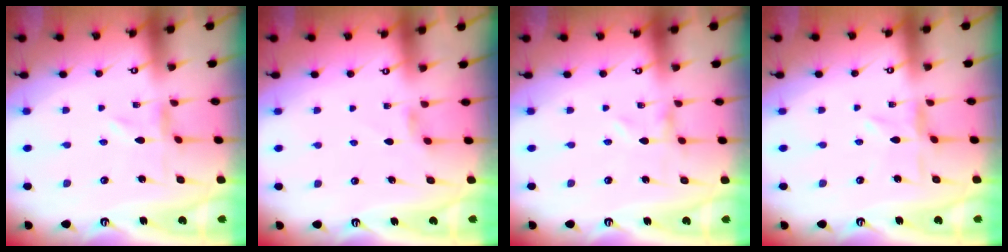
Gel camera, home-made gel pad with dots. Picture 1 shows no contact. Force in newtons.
{"total": 2.5, "press": 2.4, "slide": 0.4}
{"total": 0.0}
{"total": 2.7, "press": 2.7, "slide": 0.4}